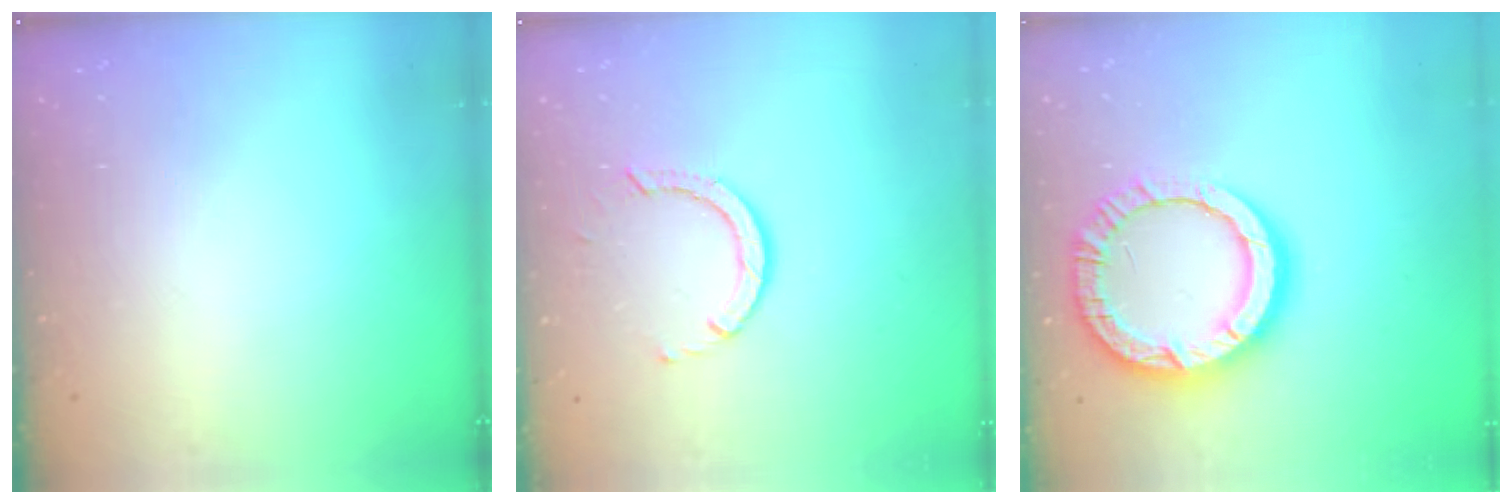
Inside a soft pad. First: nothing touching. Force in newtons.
{"total": 3.2, "press": 3.2, "slide": 0.0}
{"total": 19.2, "press": 19.1, "slide": 1.9}